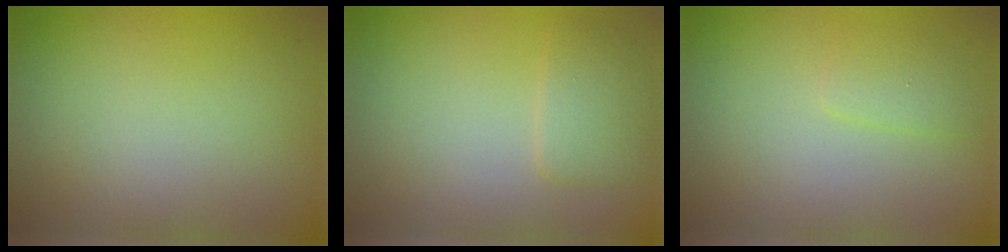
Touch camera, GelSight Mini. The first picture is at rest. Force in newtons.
{"total": 2.3, "press": 2.2, "slide": 0.3}
{"total": 1.3, "press": 1.3, "slide": 0.1}